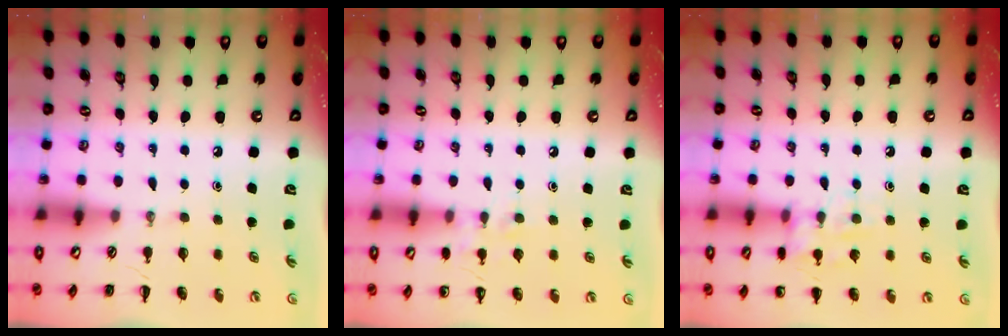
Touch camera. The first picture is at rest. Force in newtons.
{"total": 6.4, "press": 6.1, "slide": 1.8}
{"total": 9.3, "press": 9.2, "slide": 1.4}